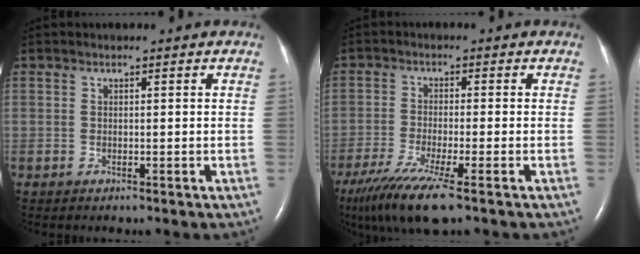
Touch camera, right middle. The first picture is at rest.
{"total": 10.1, "force": [-6.8, 0.4, 7.4], "torque": [-0.135, -0.030, -0.117]}